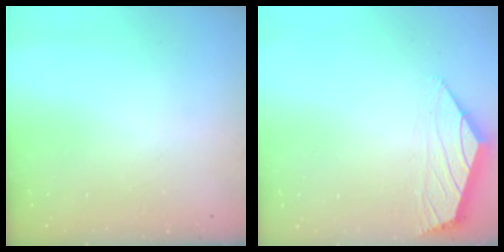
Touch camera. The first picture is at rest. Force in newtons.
{"total": 0.0}